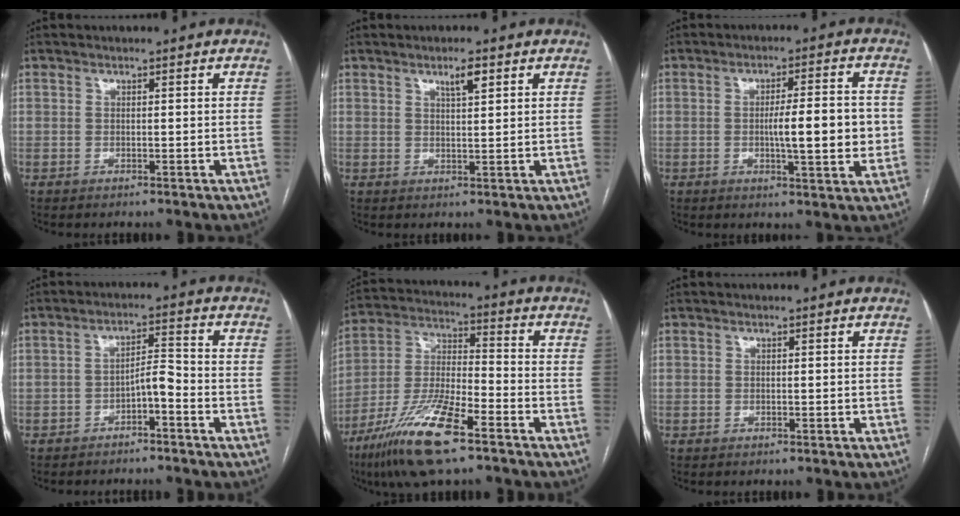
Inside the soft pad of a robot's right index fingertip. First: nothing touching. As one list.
[{"total": 2.9, "force": [1.7, 0.4, 2.3], "torque": [-0.041, -0.001, 0.029]}, {"total": 9.0, "force": [-0.6, 1.4, 8.9], "torque": [-0.135, 0.003, -0.011]}, {"total": 3.9, "force": [-2.3, 0.9, 3.1], "torque": [-0.051, 0.012, -0.036]}, {"total": 15.5, "force": [-9.5, 3.0, 11.8], "torque": [-0.248, -0.022, -0.177]}, {"total": 0.0}]